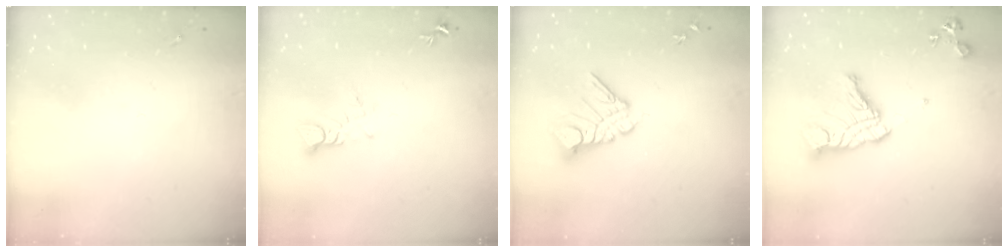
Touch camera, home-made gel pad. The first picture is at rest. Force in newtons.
{"total": 4.0, "press": 4.0, "slide": 0.3}
{"total": 11.6, "press": 11.6, "slide": 1.2}
{"total": 14.4, "press": 14.3, "slide": 1.3}